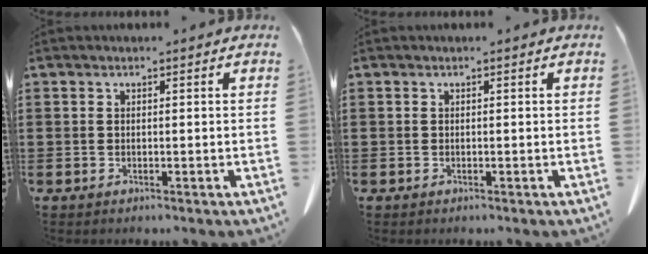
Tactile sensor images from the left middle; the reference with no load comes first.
{"total": 0.0}